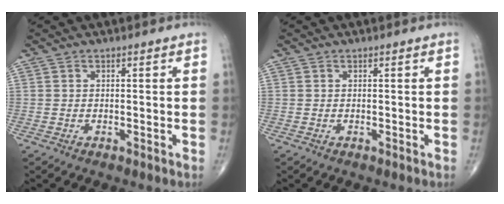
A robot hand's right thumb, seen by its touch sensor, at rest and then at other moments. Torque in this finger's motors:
{"motor_torque": [-0.01, 0.14, 0.35, 0.15, 0.00]}